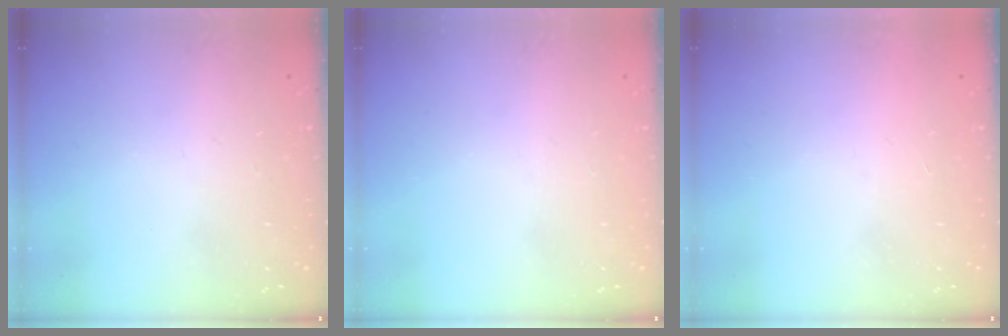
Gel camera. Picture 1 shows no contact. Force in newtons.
{"total": 0.0}
{"total": 1.6, "press": 1.6, "slide": 0.1}